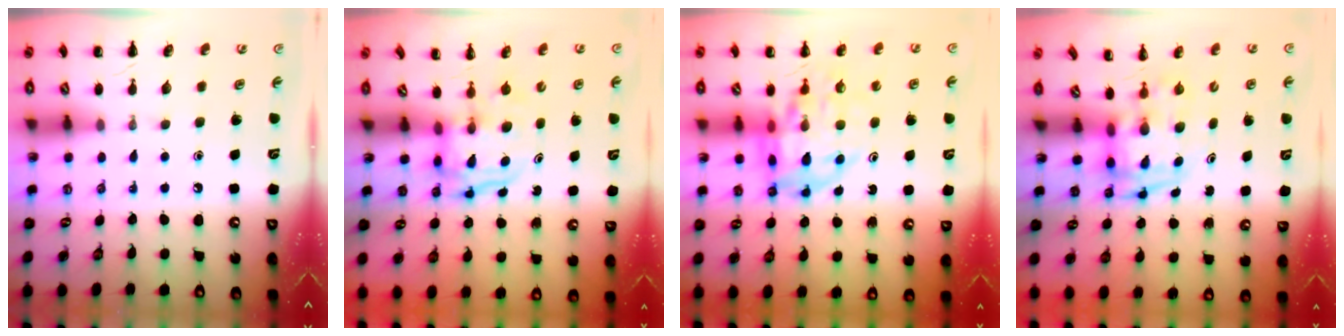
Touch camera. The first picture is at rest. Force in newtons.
{"total": 3.6, "press": 3.6, "slide": 0.4}
{"total": 14.9, "press": 14.4, "slide": 3.8}
{"total": 3.4, "press": 3.3, "slide": 0.7}